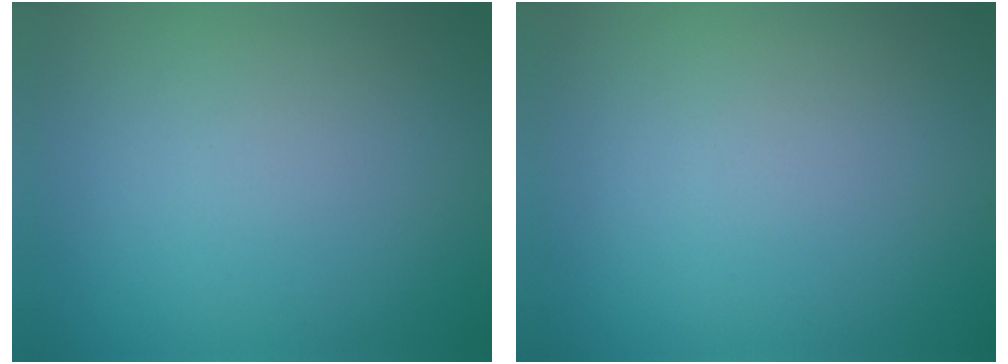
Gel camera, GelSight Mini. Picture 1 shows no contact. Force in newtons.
{"total": 0.0}